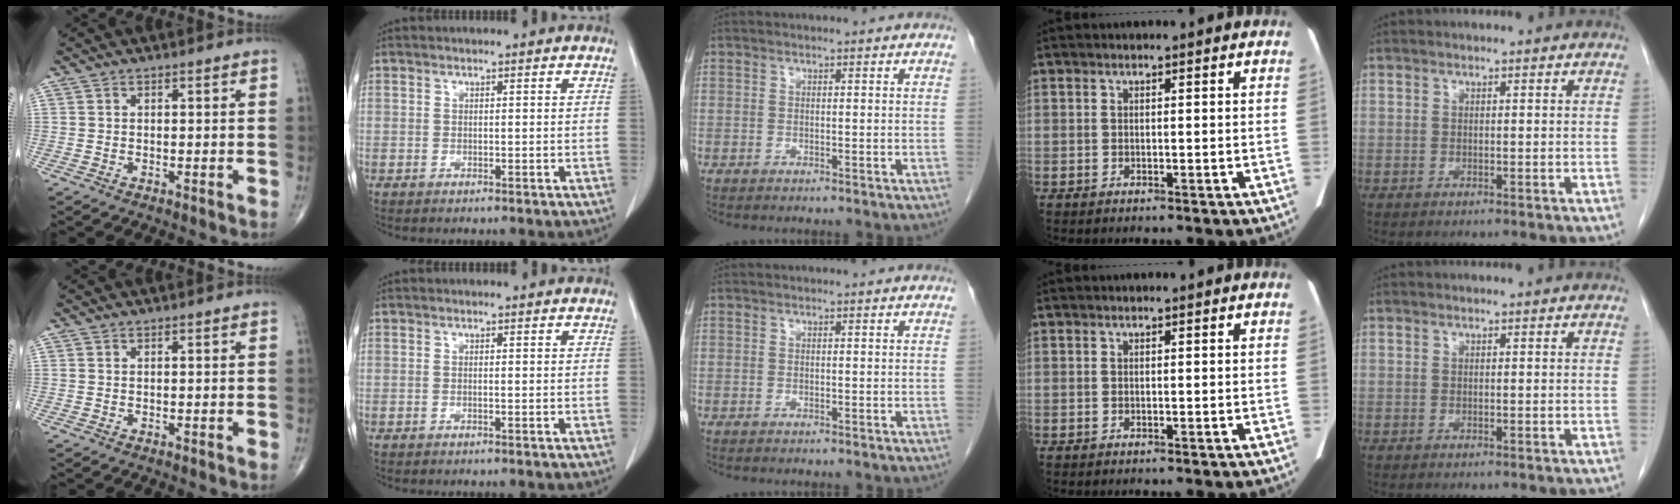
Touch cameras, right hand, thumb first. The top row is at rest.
{}